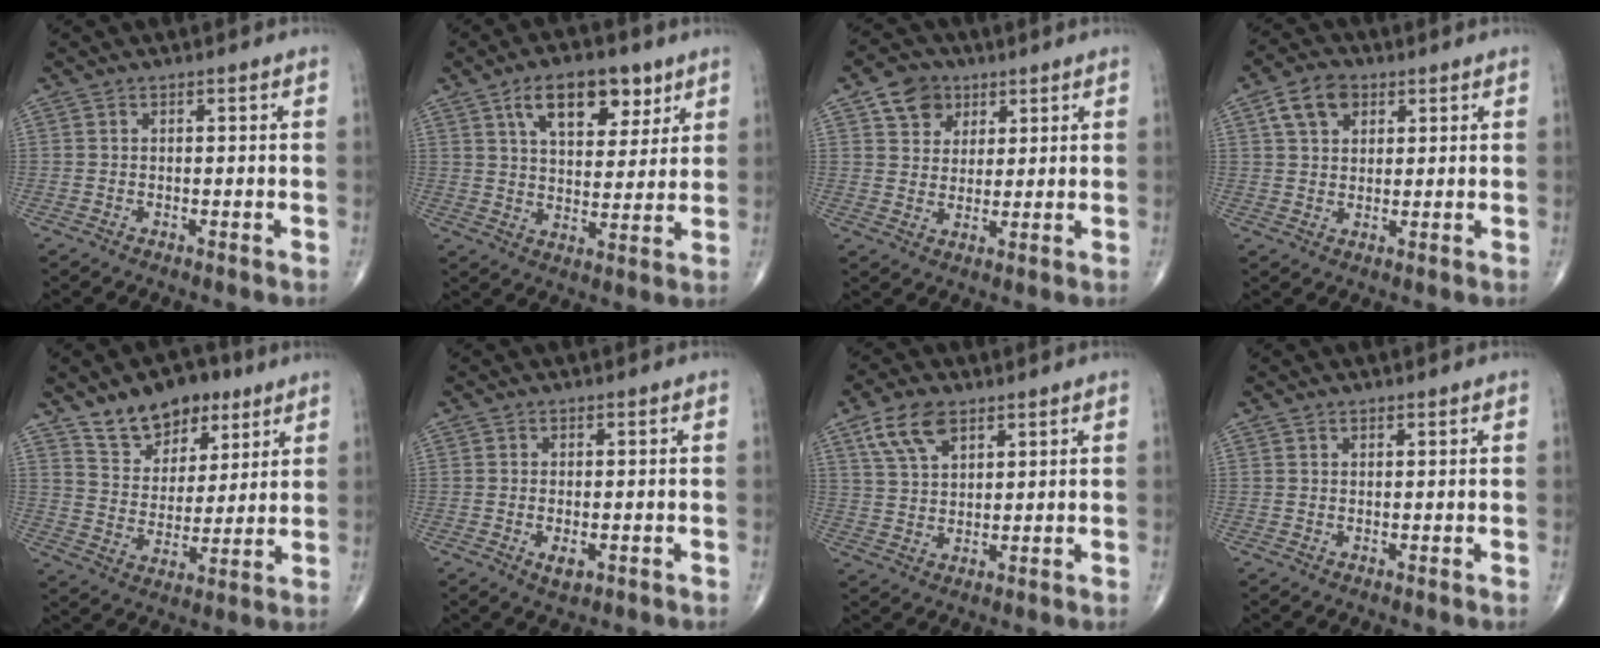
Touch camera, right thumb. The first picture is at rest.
{"total": 13.0, "force": [6.8, 6.8, 8.8], "torque": [-0.106, -0.026, 0.112]}
{"total": 7.4, "force": [3.6, 5.9, 2.6], "torque": [-0.014, -0.012, 0.059]}
{"total": 7.2, "force": [3.1, 5.0, 4.2], "torque": [-0.060, 0.001, 0.051]}
{"total": 13.1, "force": [8.7, 7.9, 5.9], "torque": [-0.057, -0.045, 0.150]}
{"total": 2.9, "force": [-0.9, 1.4, 2.4], "torque": [-0.038, -0.004, -0.010]}
{"total": 8.0, "force": [4.5, 4.3, 5.1], "torque": [-0.088, -0.012, 0.090]}
{"total": 0.7, "force": [0.5, 0.4, 0.1], "torque": [0.003, -0.004, 0.006]}